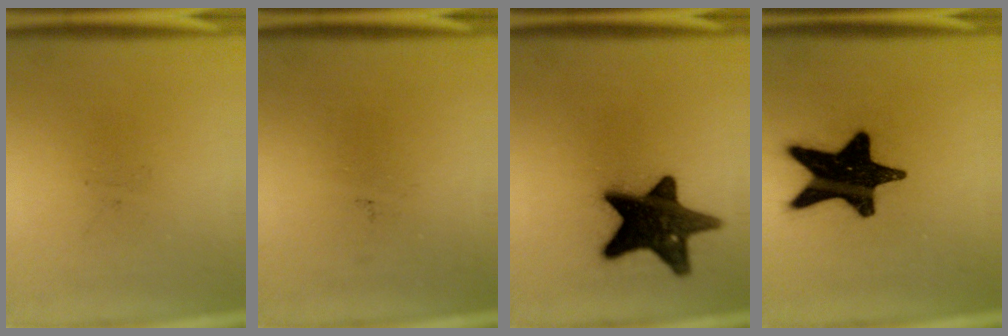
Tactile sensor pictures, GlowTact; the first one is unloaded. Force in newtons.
{"total": 0.0}
{"total": 16.2}
{"total": 19.7}